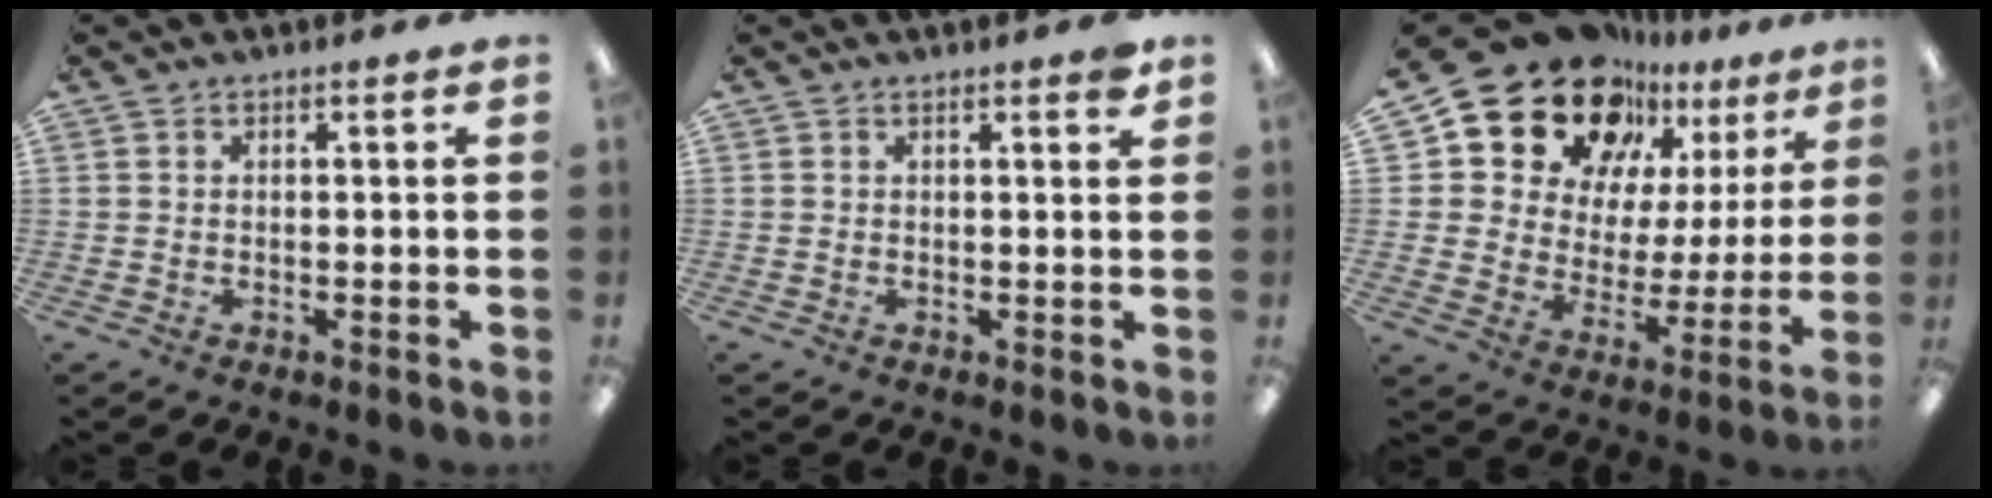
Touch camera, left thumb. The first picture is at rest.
{"total": 1.7, "force": [1.4, 0.2, 1.1], "torque": [-0.015, -0.003, 0.022]}
{"total": 19.8, "force": [15.1, 11.1, 6.3], "torque": [-0.128, -0.110, 0.279]}